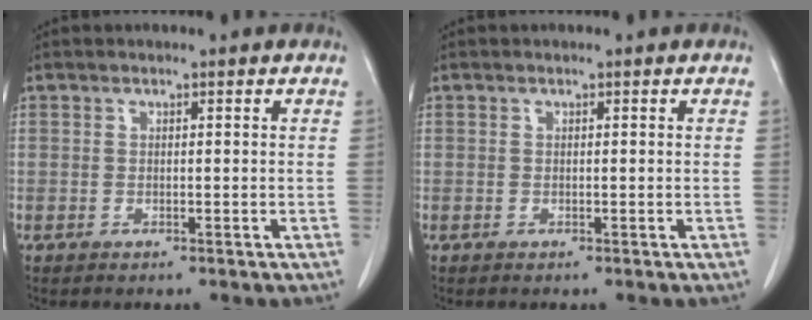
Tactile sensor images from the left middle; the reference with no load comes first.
{"total": 0.0}